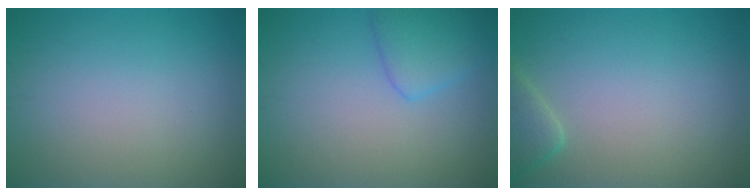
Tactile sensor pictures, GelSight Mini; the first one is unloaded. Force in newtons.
{"total": 2.8, "press": 2.8, "slide": 0.2}
{"total": 2.3, "press": 2.2, "slide": 0.4}